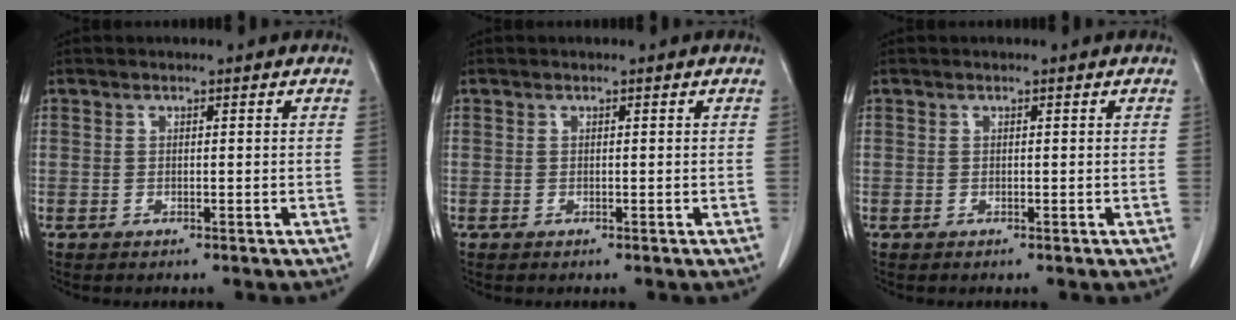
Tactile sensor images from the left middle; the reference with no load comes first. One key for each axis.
{"total": 0.0}
{"total": 0.0}